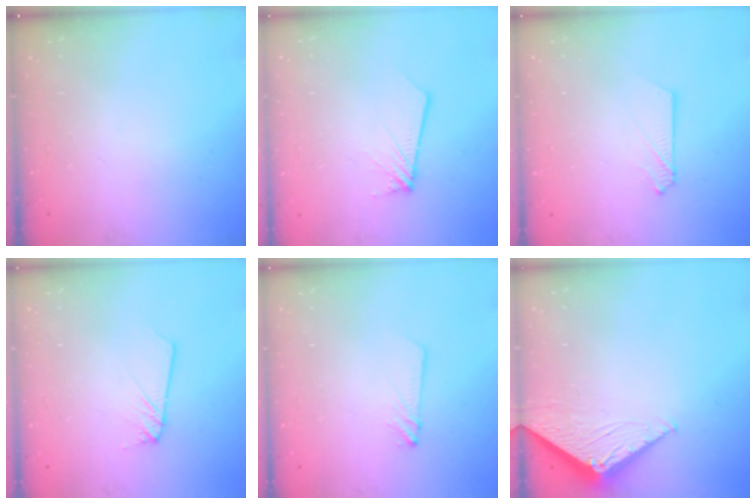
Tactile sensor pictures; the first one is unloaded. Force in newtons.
{"total": 2.7, "press": 2.7, "slide": 0.2}
{"total": 2.6, "press": 2.6, "slide": 0.3}
{"total": 2.3, "press": 2.3, "slide": 0.1}
{"total": 2.8, "press": 2.8, "slide": 0.3}
{"total": 4.0, "press": 4.0, "slide": 0.1}